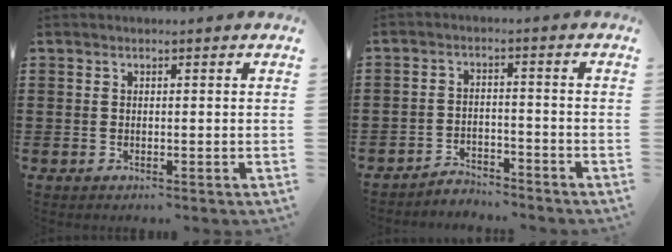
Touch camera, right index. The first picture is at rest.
{"total": 3.5, "force": [-3.4, 0.4, -0.1], "torque": [-0.008, 0.002, -0.074]}